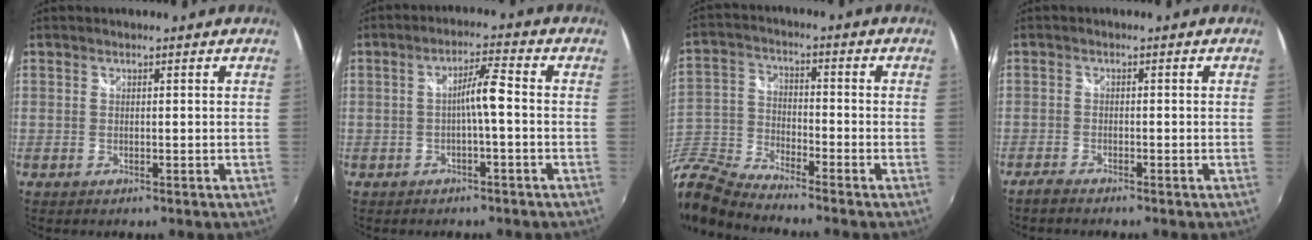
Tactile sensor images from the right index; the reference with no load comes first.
{"total": 4.4, "force": [-1.0, -0.1, 4.3], "torque": [-0.080, 0.009, -0.017]}
{"total": 13.4, "force": [-10.7, 4.8, 6.6], "torque": [-0.165, -0.013, -0.227]}
{"total": 2.3, "force": [-2.1, 0.2, 0.7], "torque": [-0.026, -0.006, -0.042]}